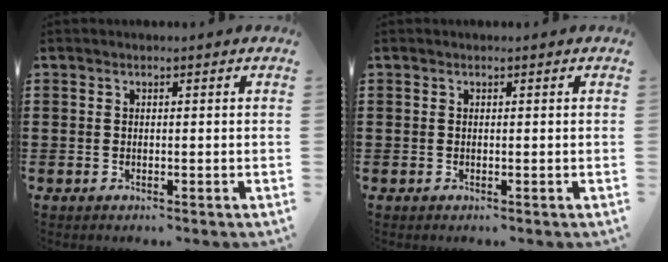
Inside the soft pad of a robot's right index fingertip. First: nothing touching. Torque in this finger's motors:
{"motor_torque": [-0.29, 0.29, 0.00, -0.01]}